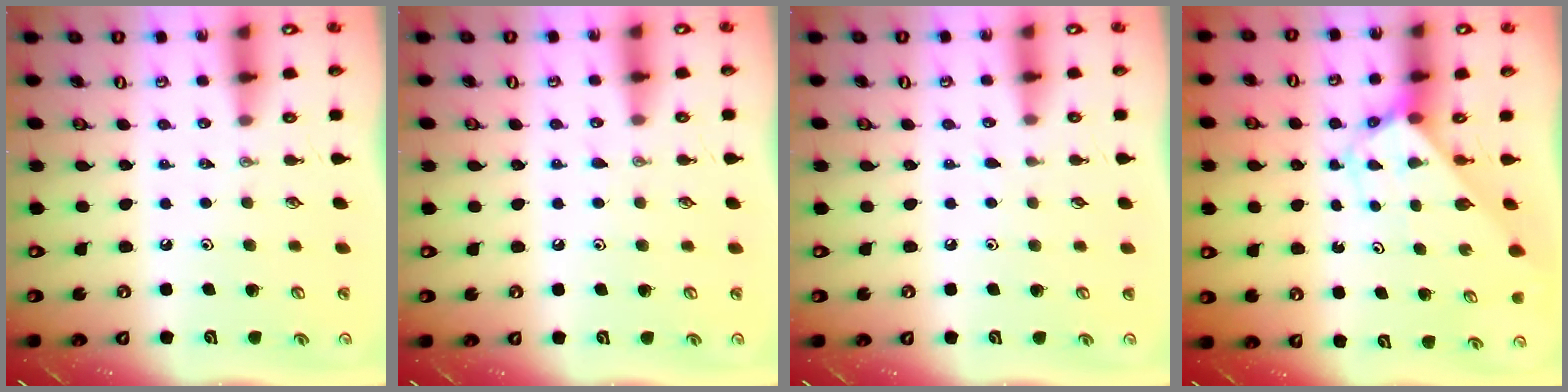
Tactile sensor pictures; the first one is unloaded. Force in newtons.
{"total": 4.9, "press": 4.8, "slide": 0.6}
{"total": 2.9, "press": 2.9, "slide": 0.4}
{"total": 2.9, "press": 2.9, "slide": 0.1}